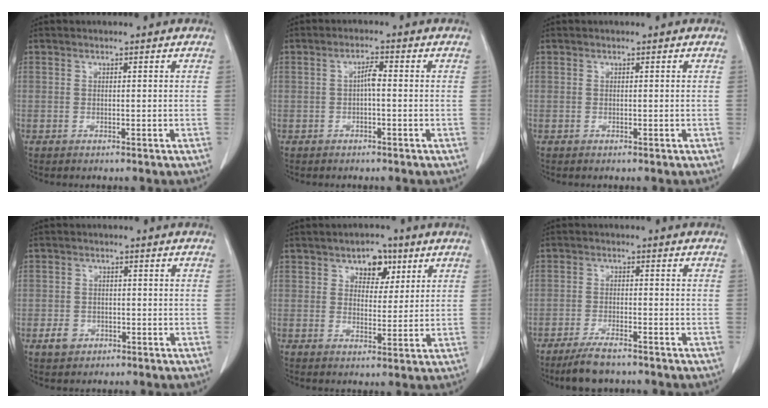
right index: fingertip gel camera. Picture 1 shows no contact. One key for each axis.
{"total": 2.1, "fx": -0.2, "fy": 0.4, "fz": 2.1, "tx": -0.037, "ty": 0.005, "tz": -0.005}
{"total": 0.0}
{"total": 3.0, "fx": -1.2, "fy": 2.6, "fz": 0.9, "tx": -0.014, "ty": 0.006, "tz": -0.013}
{"total": 5.4, "fx": 2.8, "fy": 3.4, "fz": 3.1, "tx": -0.037, "ty": 0.011, "tz": 0.042}
{"total": 5.8, "fx": -4.8, "fy": 1.2, "fz": 3.1, "tx": -0.057, "ty": -0.011, "tz": -0.082}